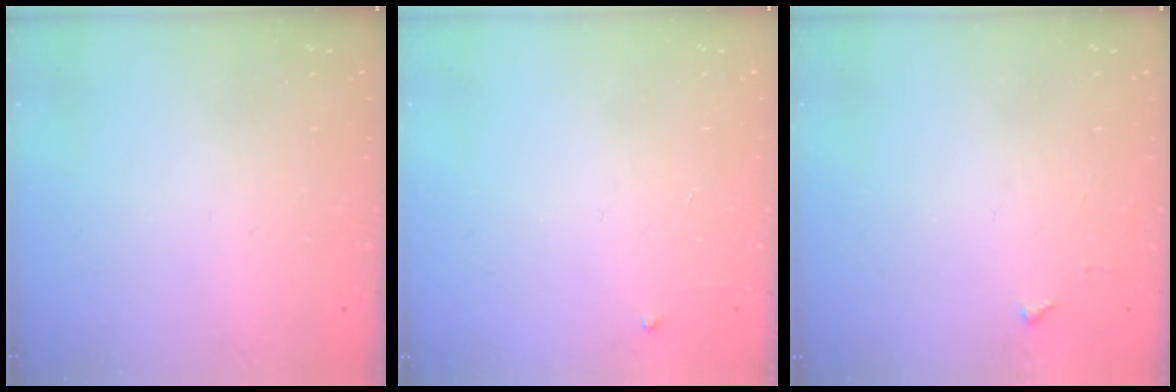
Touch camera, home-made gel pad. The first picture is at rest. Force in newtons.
{"total": 2.3, "press": 2.3, "slide": 0.3}
{"total": 3.2, "press": 3.2, "slide": 0.4}